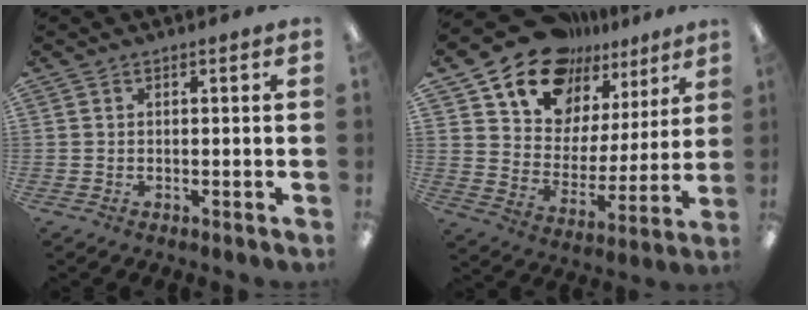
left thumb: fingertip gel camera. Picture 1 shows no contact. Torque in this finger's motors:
{"motor_torque": [0.38, 0.40, 1.35, -1.42, 0.22]}